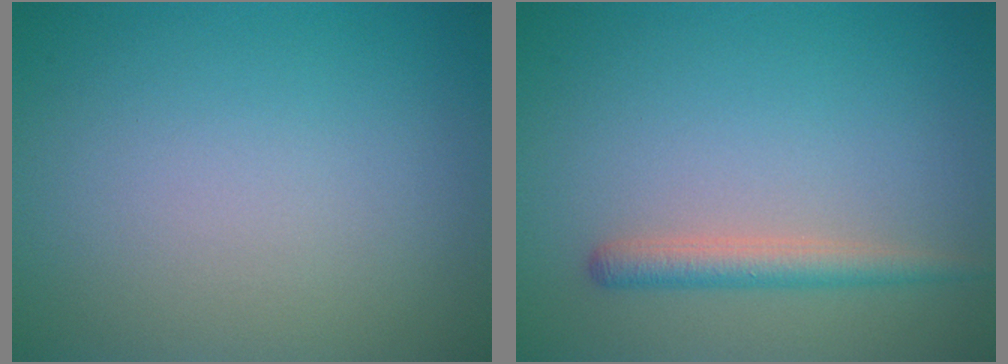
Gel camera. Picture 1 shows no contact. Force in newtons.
{"total": 2.3, "press": 2.3, "slide": 0.2}